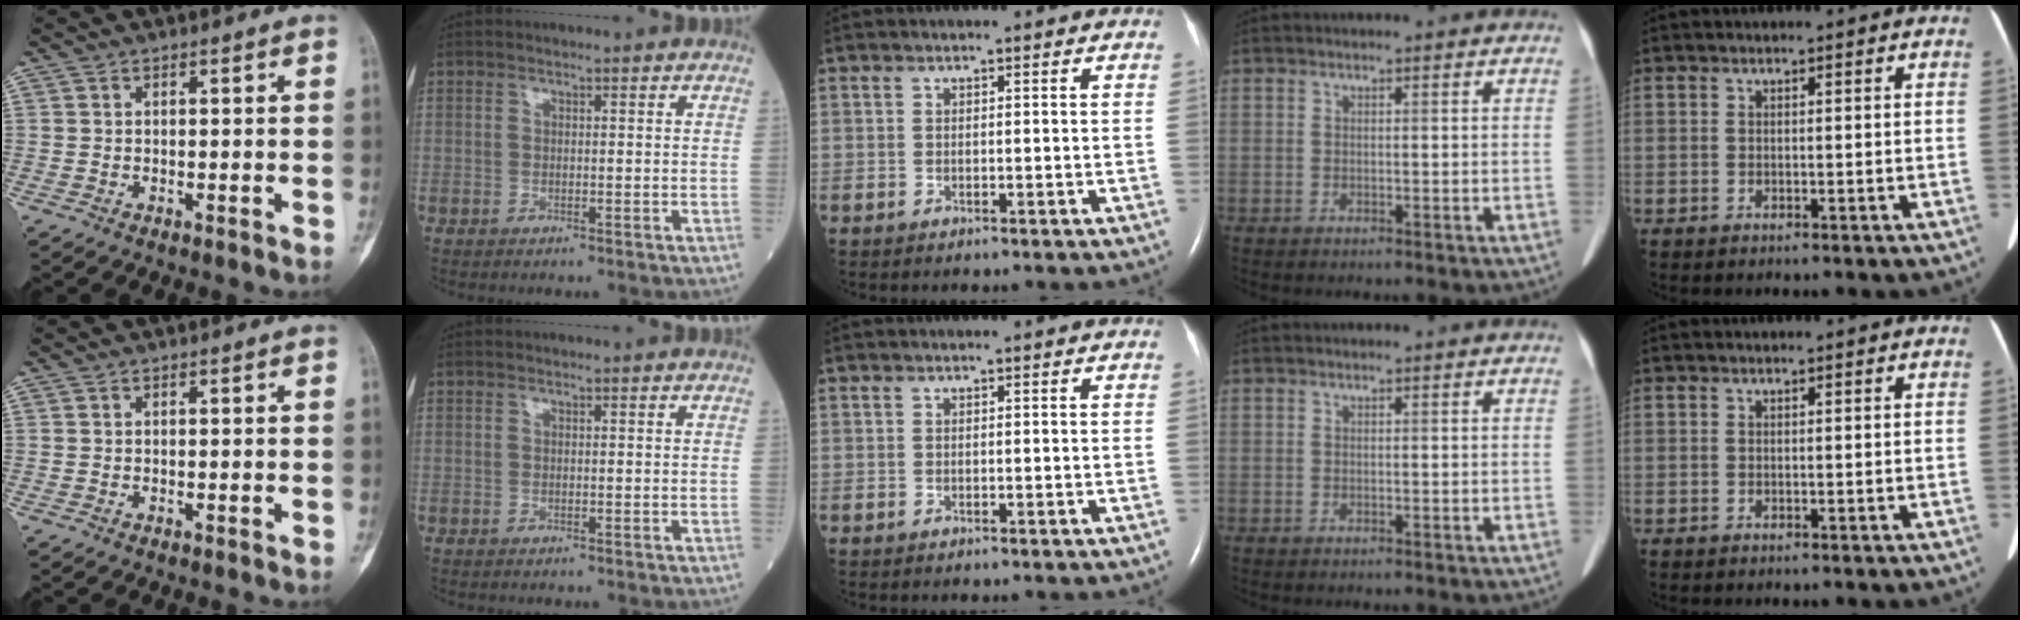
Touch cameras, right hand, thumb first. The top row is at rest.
{}